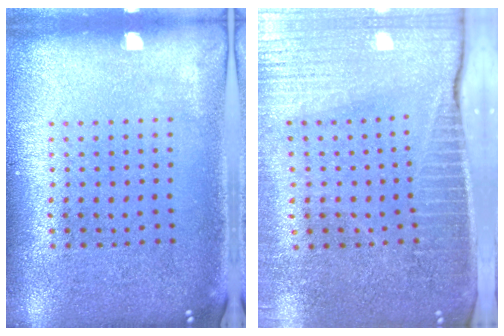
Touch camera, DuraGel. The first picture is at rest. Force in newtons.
{"total": 3.7, "press": 3.4, "slide": 1.5}